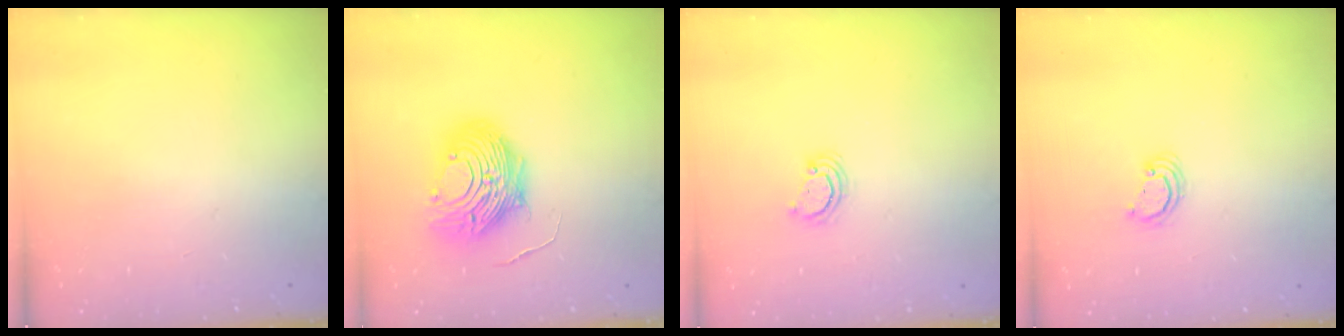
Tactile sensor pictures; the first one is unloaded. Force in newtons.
{"total": 13.5, "press": 13.4, "slide": 1.4}
{"total": 2.6, "press": 2.6, "slide": 0.3}
{"total": 2.5, "press": 2.5, "slide": 0.2}